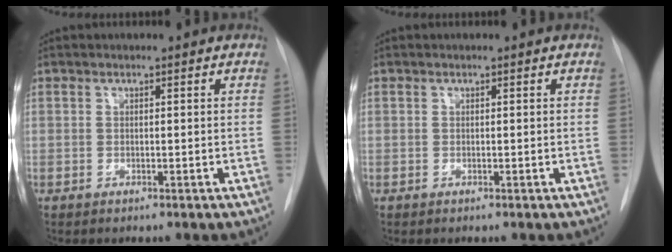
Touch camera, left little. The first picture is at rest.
{"total": 0.0}